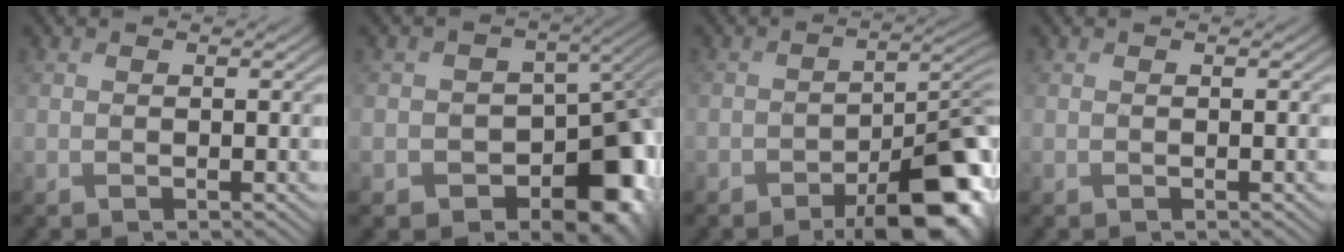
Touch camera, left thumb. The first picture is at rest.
{"total": 13.9, "force": [-6.1, 10.0, 7.5], "torque": [-0.085, -0.019, -0.090]}
{"total": 11.0, "force": [-5.6, 5.2, 7.9], "torque": [-0.095, -0.017, -0.080]}
{"total": 0.0}